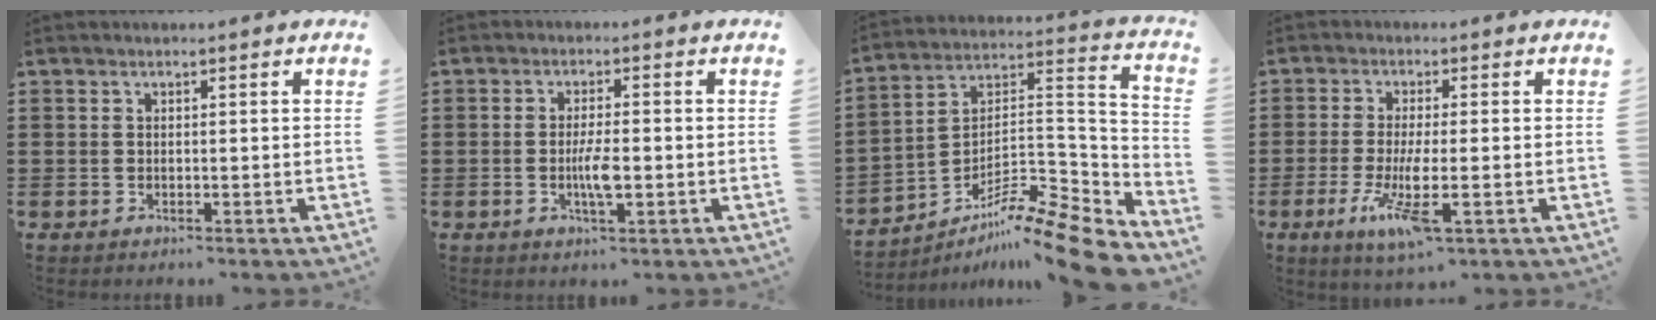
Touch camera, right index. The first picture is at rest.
{"total": 4.1, "force": [-0.9, 0.8, 3.9], "torque": [-0.082, -0.005, -0.020]}
{"total": 11.7, "force": [-10.0, 1.0, 6.1], "torque": [-0.090, 0.014, -0.195]}
{"total": 7.0, "force": [-2.5, 1.1, 6.4], "torque": [-0.138, -0.020, -0.047]}